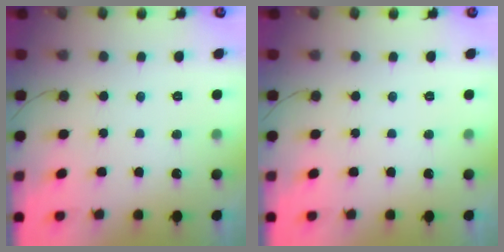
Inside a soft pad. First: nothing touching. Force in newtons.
{"total": 0.0}